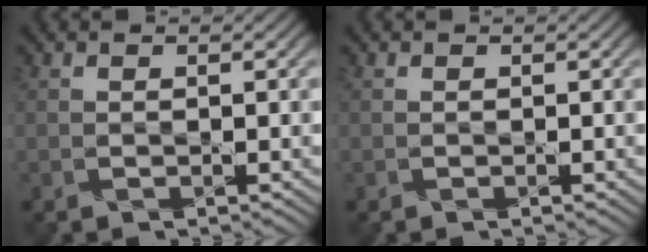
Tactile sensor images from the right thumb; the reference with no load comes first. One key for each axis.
{"total": 0.0}